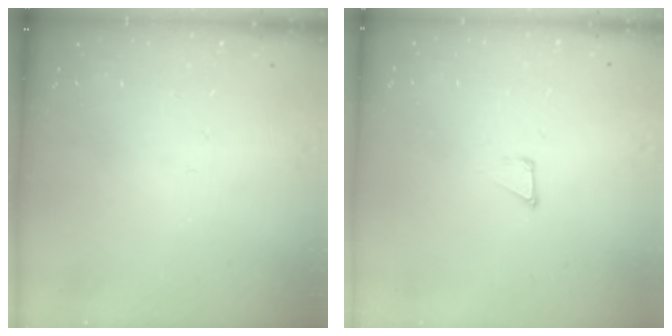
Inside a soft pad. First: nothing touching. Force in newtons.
{"total": 1.2, "press": 1.2, "slide": 0.0}